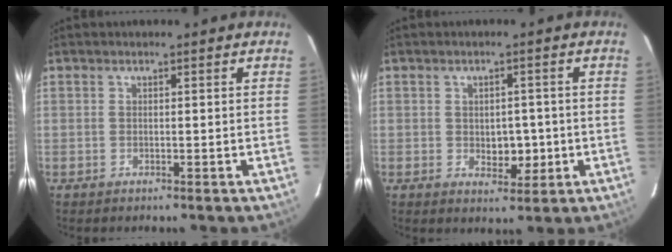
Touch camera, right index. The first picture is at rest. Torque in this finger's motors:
{"motor_torque": [0.08, -0.06, 0.04, 0.03]}